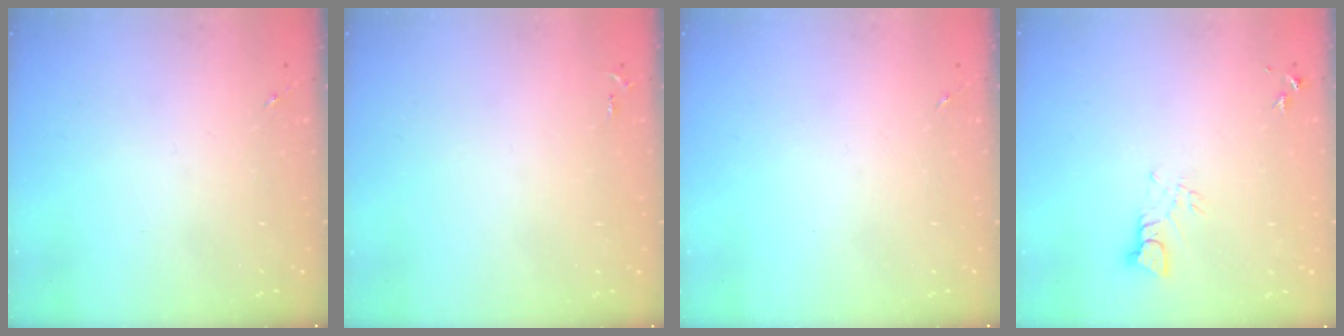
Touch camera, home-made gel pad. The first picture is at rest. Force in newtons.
{"total": 2.6, "press": 2.6, "slide": 0.3}
{"total": 0.0}
{"total": 3.2, "press": 3.2, "slide": 0.2}